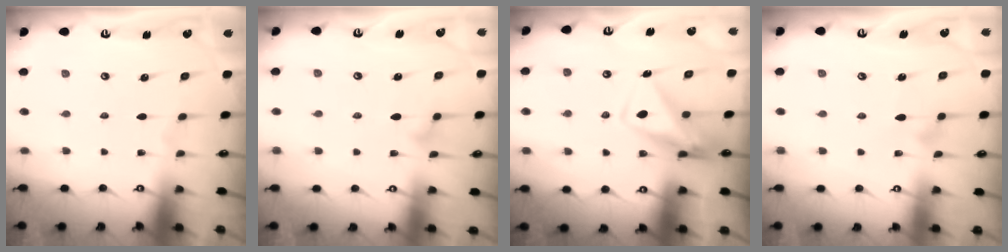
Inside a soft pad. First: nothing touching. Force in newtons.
{"total": 9.1, "press": 9.1, "slide": 0.5}
{"total": 10.8, "press": 10.8, "slide": 1.2}
{"total": 6.3, "press": 6.3, "slide": 0.3}